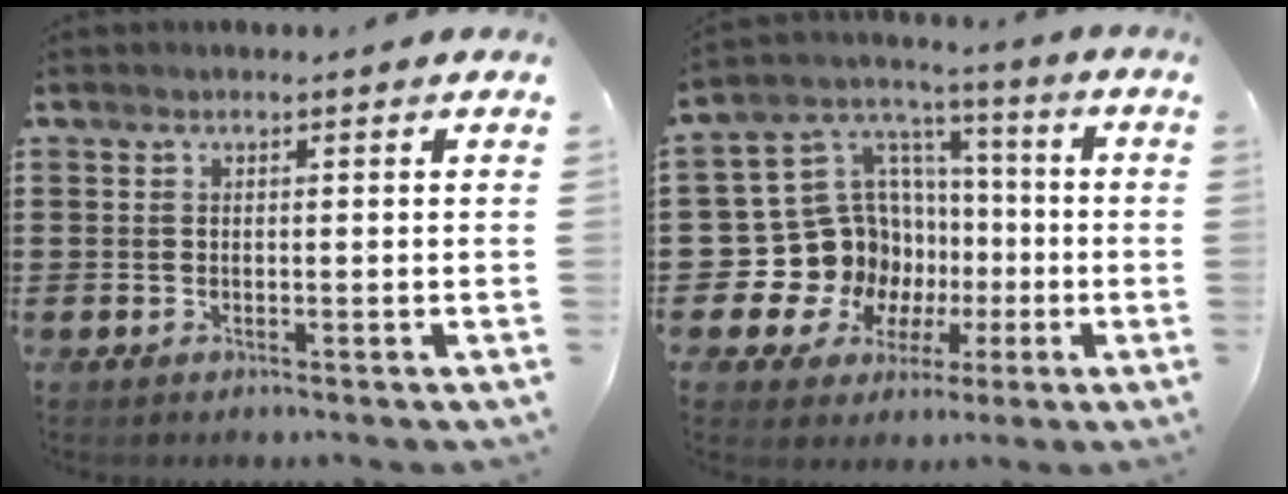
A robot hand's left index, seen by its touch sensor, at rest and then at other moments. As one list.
[{"total": 16.4, "force": [-2.7, 14.9, 6.5], "torque": [-0.178, -0.028, -0.013]}]